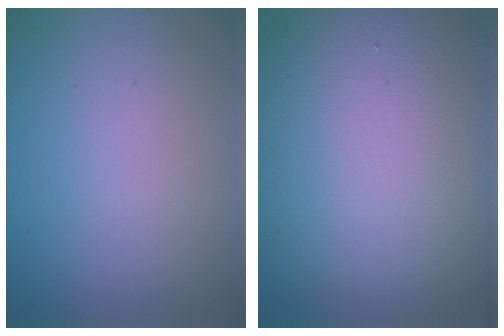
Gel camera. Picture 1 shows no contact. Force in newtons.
{"total": 14.2, "press": 14.1, "slide": 1.2}